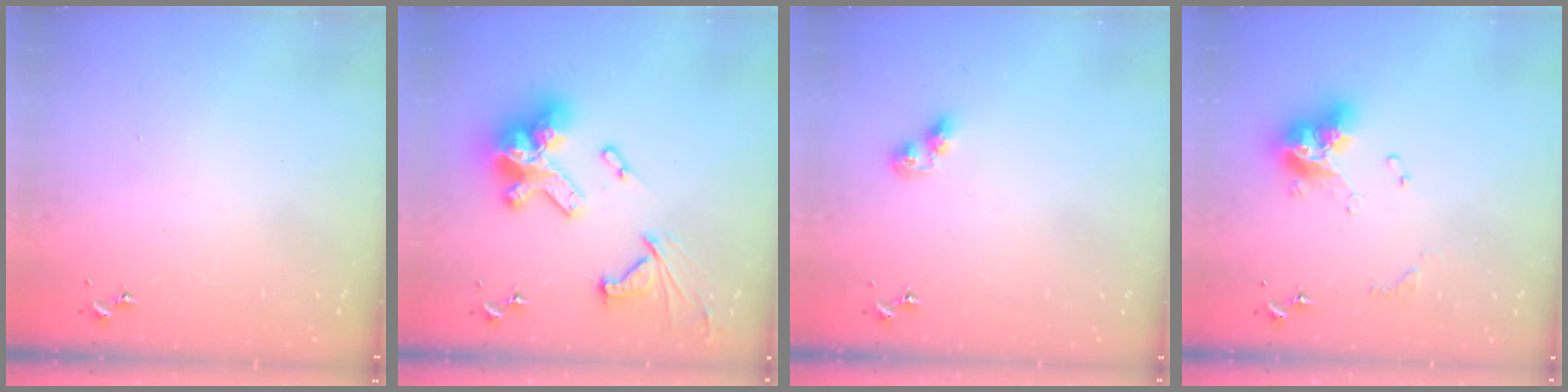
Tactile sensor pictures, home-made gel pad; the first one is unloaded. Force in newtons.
{"total": 23.3, "press": 23.1, "slide": 2.3}
{"total": 5.7, "press": 5.7, "slide": 0.3}
{"total": 13.6, "press": 13.6, "slide": 1.3}